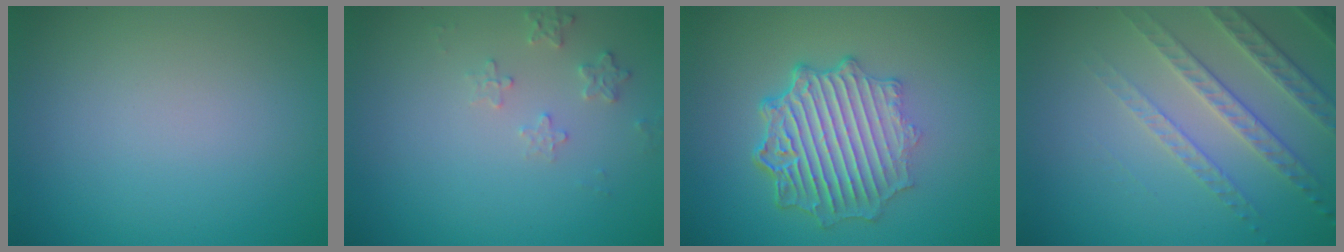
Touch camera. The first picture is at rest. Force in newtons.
{"total": 1.6, "press": 1.6, "slide": 0.4}
{"total": 7.1, "press": 5.3, "slide": 4.7}
{"total": 4.4, "press": 3.3, "slide": 2.9}